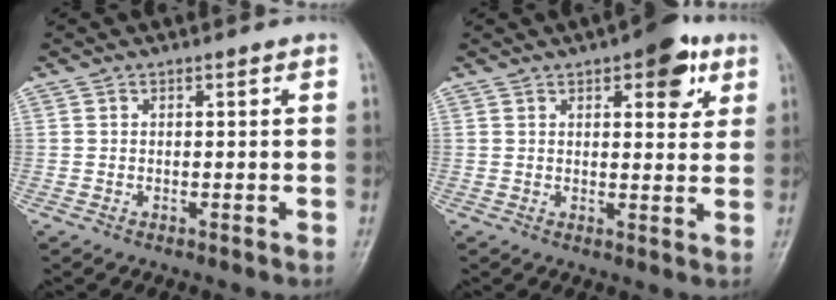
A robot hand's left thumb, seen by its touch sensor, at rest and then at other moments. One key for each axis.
{"total": 8.3, "fx": 4.1, "fy": 3.6, "fz": 6.2, "tx": -0.053, "ty": -0.012, "tz": 0.047}